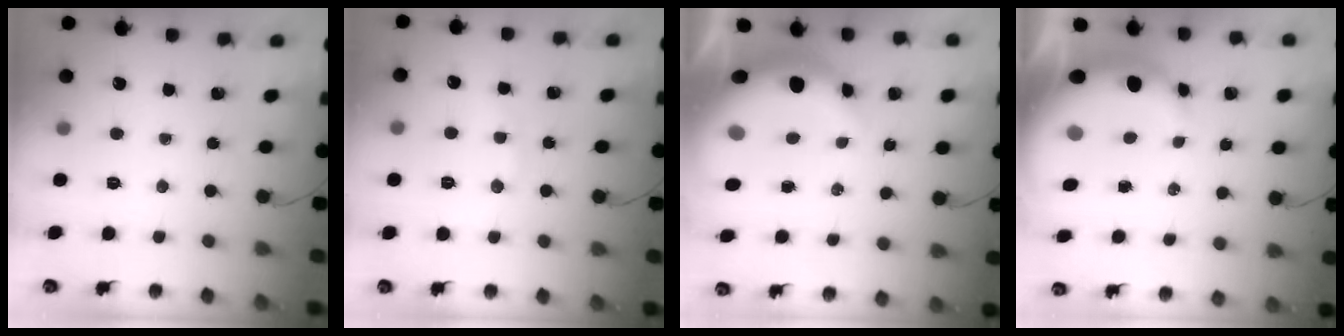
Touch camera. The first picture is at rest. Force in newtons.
{"total": 6.0, "press": 5.9, "slide": 1.1}
{"total": 10.5, "press": 10.2, "slide": 2.2}
{"total": 9.6, "press": 9.4, "slide": 1.9}